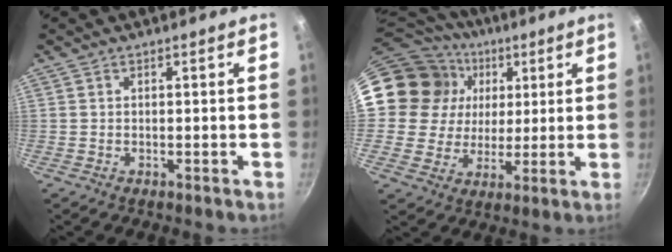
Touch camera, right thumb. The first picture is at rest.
{"total": 17.8, "force": [4.8, 15.9, 6.2], "torque": [-0.099, 0.006, 0.083]}